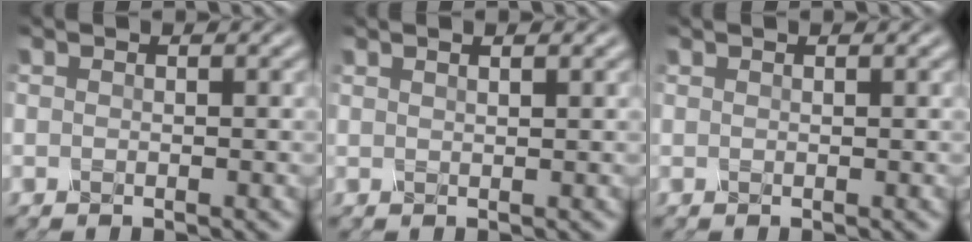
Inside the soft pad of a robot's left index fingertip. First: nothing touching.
{"total": 1.2, "force": [0.9, 0.3, 0.8], "torque": [-0.009, -0.002, 0.006]}
{"total": 0.0}